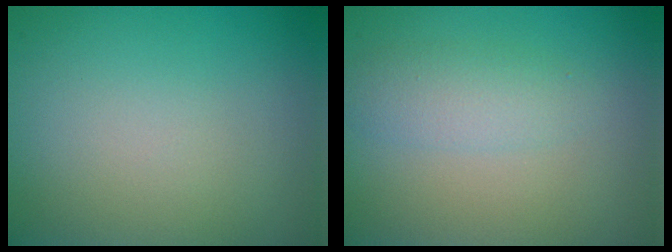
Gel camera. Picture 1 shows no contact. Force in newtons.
{"total": 2.4, "press": 2.4, "slide": 0.0}